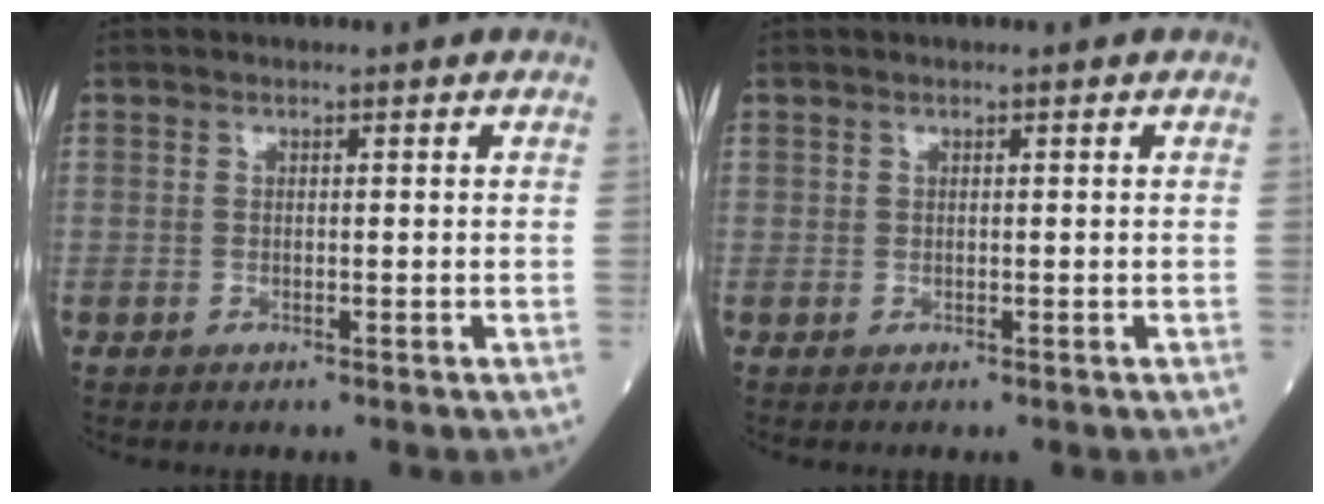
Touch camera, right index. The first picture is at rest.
{"total": 0.0}